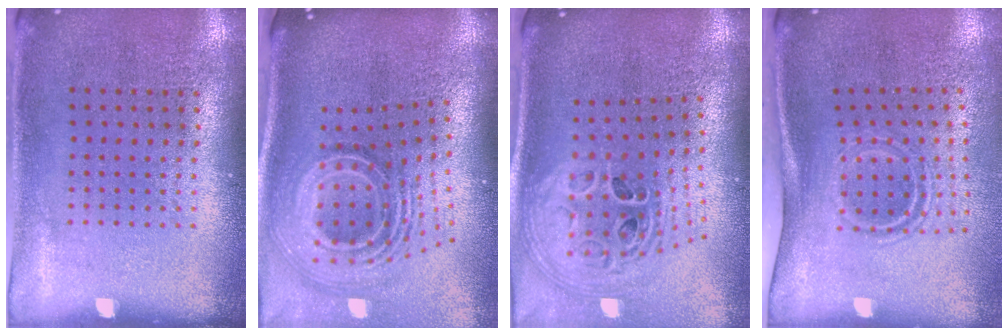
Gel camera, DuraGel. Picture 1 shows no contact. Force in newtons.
{"total": 2.9, "press": 1.8, "slide": 2.3}
{"total": 2.4, "press": 1.7, "slide": 1.7}
{"total": 1.9, "press": 1.1, "slide": 1.5}